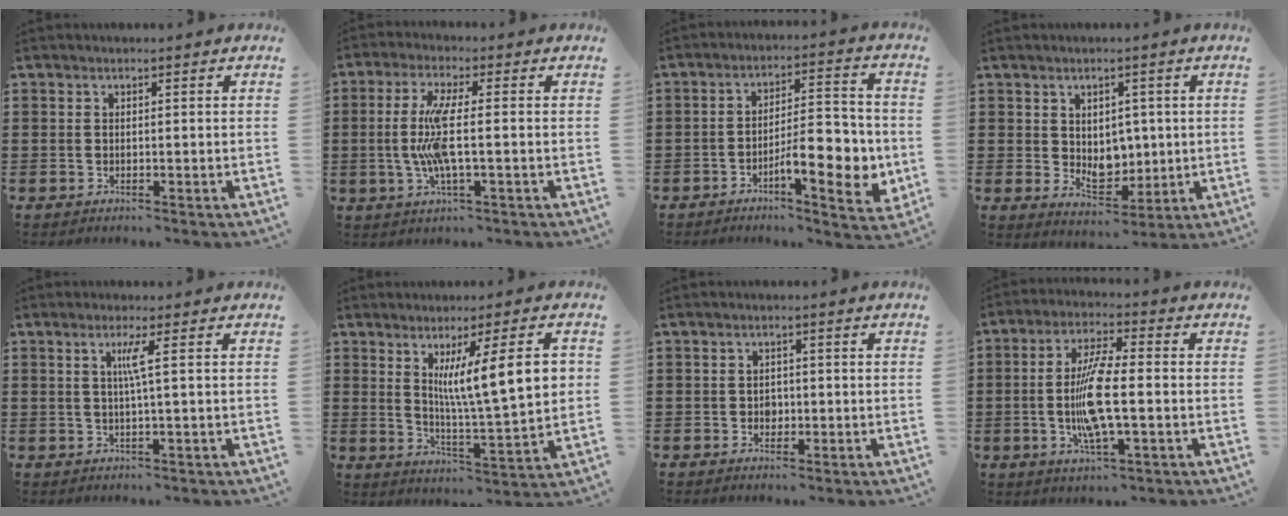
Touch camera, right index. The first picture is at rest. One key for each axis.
{"total": 7.5, "fx": -0.8, "fy": 1.1, "fz": 7.4, "tx": -0.174, "ty": -0.021, "tz": -0.026}
{"total": 10.3, "fx": -3.5, "fy": 3.5, "fz": 9.0, "tx": -0.127, "ty": -0.003, "tz": -0.060}
{"total": 5.0, "fx": 1.1, "fy": 4.3, "fz": 2.4, "tx": -0.038, "ty": 0.001, "tz": 0.015}
{"total": 3.0, "fx": 0.5, "fy": -0.6, "fz": 2.9, "tx": -0.057, "ty": -0.004, "tz": 0.004}
{"total": 11.3, "fx": 3.6, "fy": 1.6, "fz": 10.6, "tx": -0.180, "ty": -0.007, "tz": 0.053}
{"total": 1.4, "fx": -0.2, "fy": 1.2, "fz": 0.7, "tx": -0.016, "ty": 0.004, "tz": -0.005}
{"total": 9.2, "fx": -1.3, "fy": 1.9, "fz": 8.9, "tx": -0.188, "ty": -0.012, "tz": -0.031}